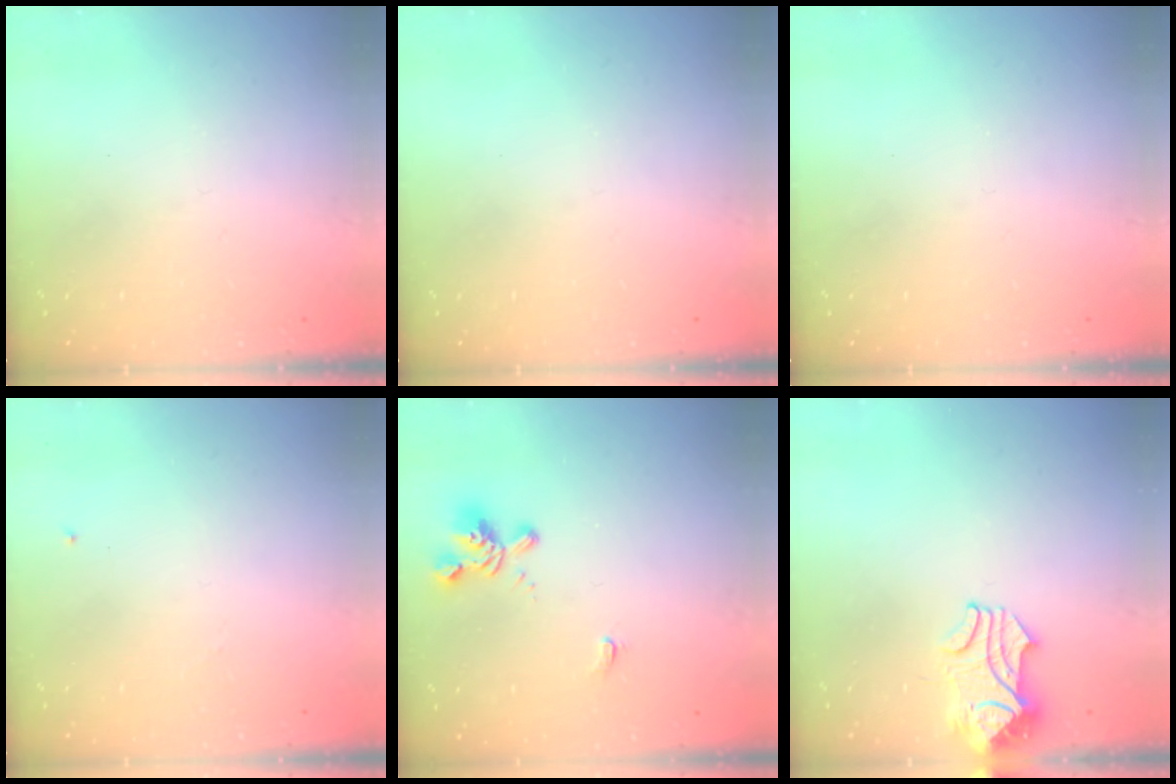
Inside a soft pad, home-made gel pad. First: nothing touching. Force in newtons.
{"total": 0.0}
{"total": 0.0}
{"total": 0.0}
{"total": 1.1, "press": 0.4, "slide": 1.0}
{"total": 2.3, "press": 2.2, "slide": 0.6}